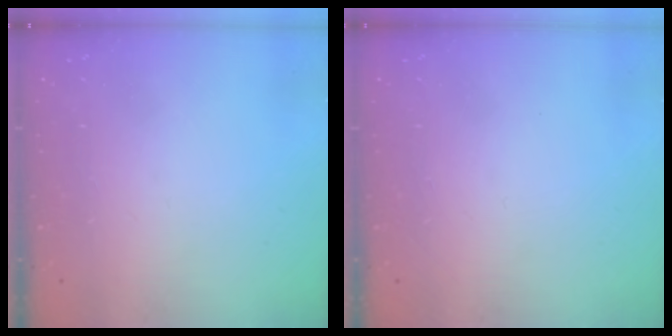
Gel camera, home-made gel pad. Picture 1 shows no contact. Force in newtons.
{"total": 0.0}